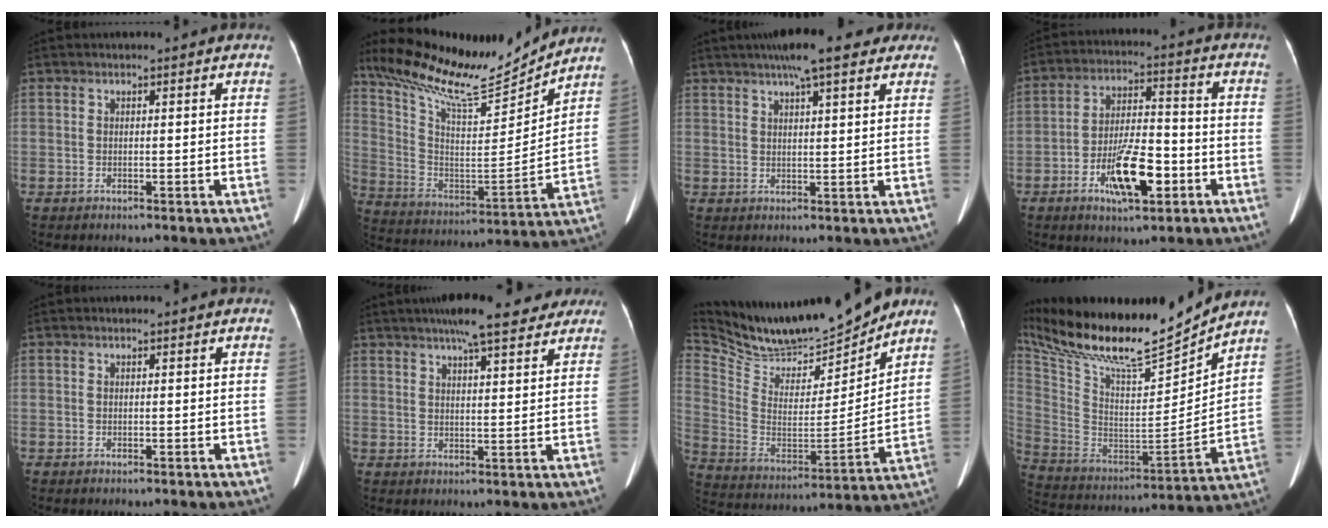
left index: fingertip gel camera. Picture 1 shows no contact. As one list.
[{"total": 18.3, "force": [16.8, 1.7, 7.3], "torque": [-0.146, -0.017, 0.288]}, {"total": 10.0, "force": [7.3, 1.9, 6.6], "torque": [-0.095, 0.032, 0.100]}, {"total": 11.1, "force": [-4.6, 3.6, 9.5], "torque": [-0.179, 0.003, -0.077]}, {"total": 0.0}, {"total": 11.6, "force": [9.2, 2.3, 6.7], "torque": [-0.096, 0.029, 0.124]}, {"total": 19.4, "force": [17.9, 3.4, 6.6], "torque": [-0.137, -0.021, 0.310]}, {"total": 23.8, "force": [20.8, 2.4, 11.3], "torque": [-0.229, -0.023, 0.356]}]